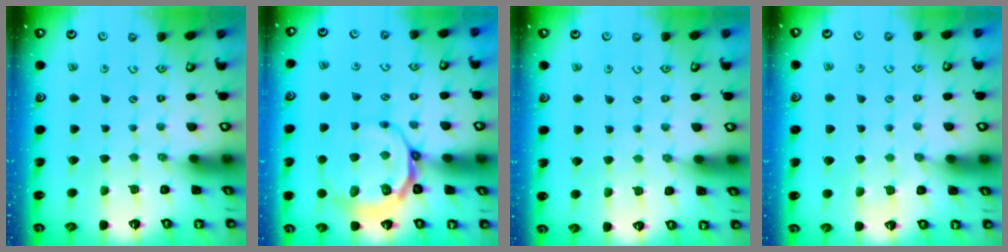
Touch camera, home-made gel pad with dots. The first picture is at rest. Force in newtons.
{"total": 10.7, "press": 10.3, "slide": 2.9}
{"total": 2.9, "press": 2.9, "slide": 0.2}
{"total": 4.5, "press": 4.5, "slide": 0.6}